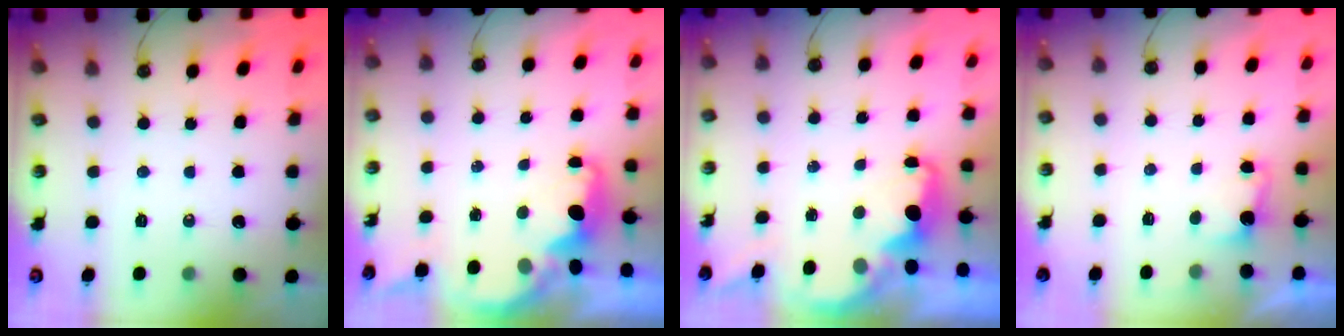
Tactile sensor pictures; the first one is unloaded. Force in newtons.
{"total": 2.1, "press": 2.0, "slide": 0.8}
{"total": 2.3, "press": 2.1, "slide": 0.9}
{"total": 2.3, "press": 2.1, "slide": 0.9}